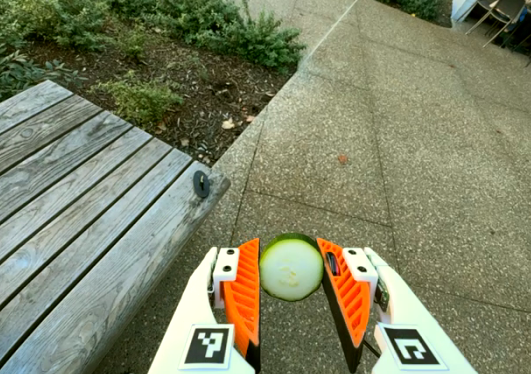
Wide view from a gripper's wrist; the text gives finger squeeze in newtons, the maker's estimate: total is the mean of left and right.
{"total": 7.6, "left": 7.5, "right": 7.7}